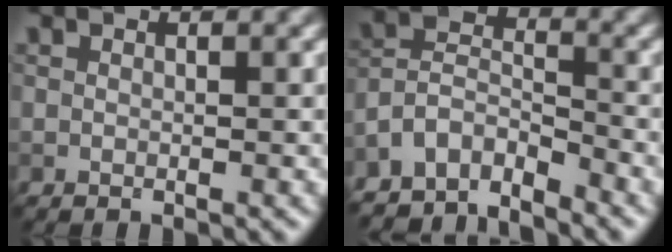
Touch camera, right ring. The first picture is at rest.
{"total": 5.8, "force": [-5.1, 2.0, 1.8], "torque": [-0.030, -0.001, -0.102]}